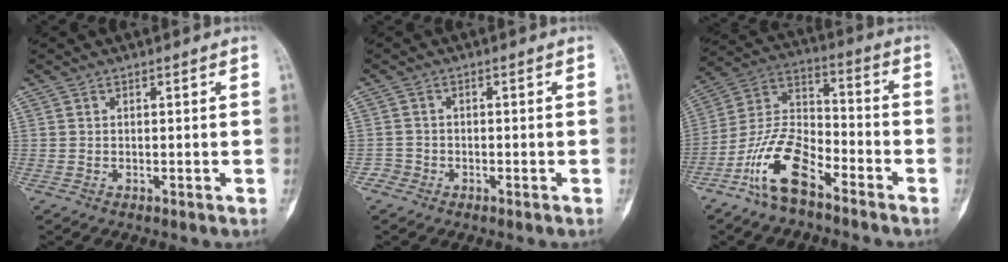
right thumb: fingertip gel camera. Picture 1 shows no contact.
{"total": 1.6, "force": [-1.0, 1.2, -0.2], "torque": [0.008, 0.006, -0.026]}
{"total": 13.5, "force": [-8.2, 5.9, 9.0], "torque": [-0.177, 0.061, -0.165]}